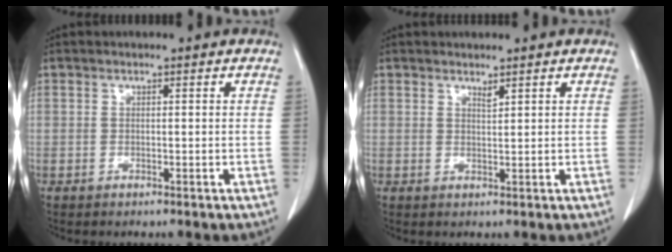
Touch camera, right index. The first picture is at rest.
{"total": 0.9, "force": [0.8, -0.1, 0.5], "torque": [-0.009, -0.008, 0.015]}